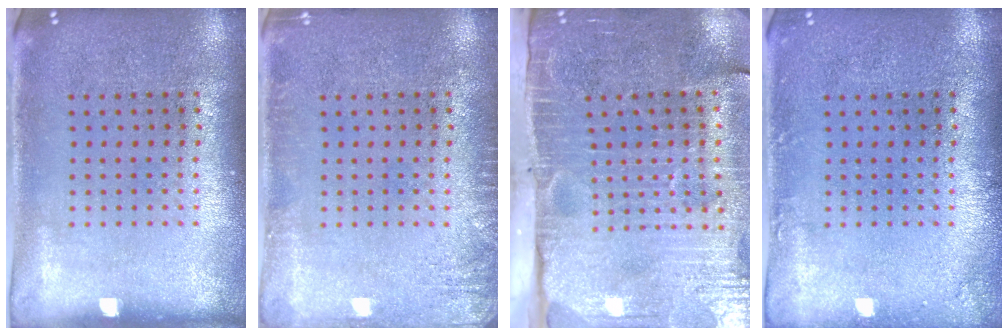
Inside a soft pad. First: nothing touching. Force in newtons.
{"total": 1.6, "press": 1.6, "slide": 0.2}
{"total": 4.5, "press": 3.9, "slide": 2.4}
{"total": 1.0, "press": 1.0, "slide": 0.2}